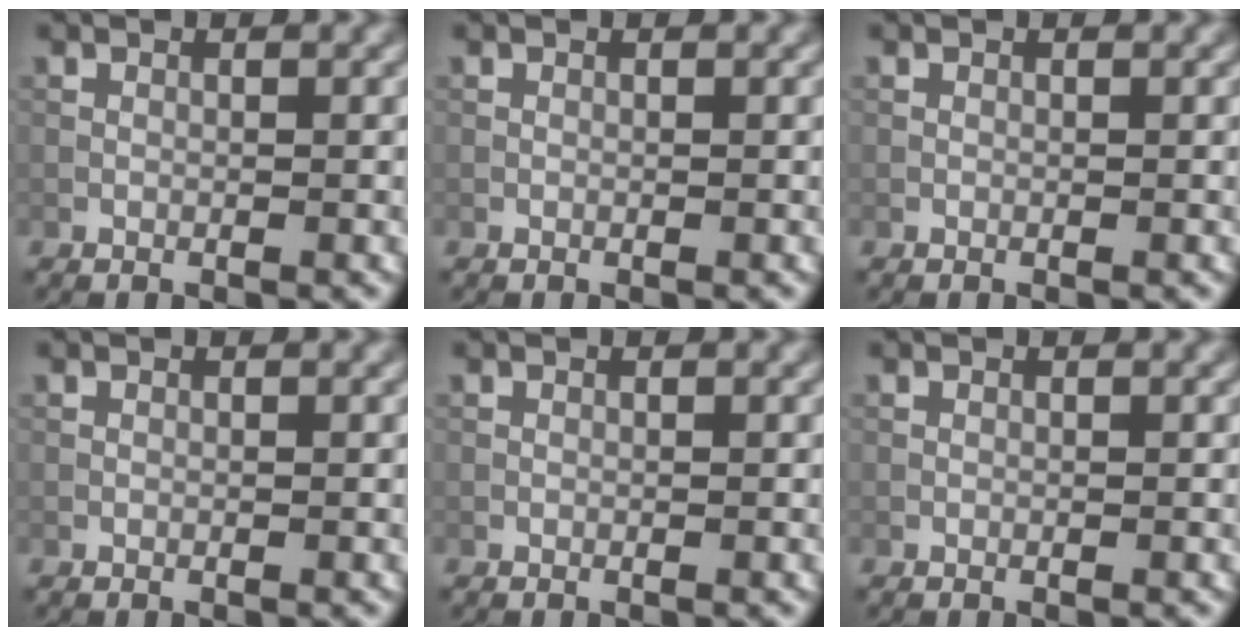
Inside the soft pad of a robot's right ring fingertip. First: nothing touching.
{"total": 0.0}
{"total": 0.0}
{"total": 0.0}
{"total": 0.0}
{"total": 0.0}